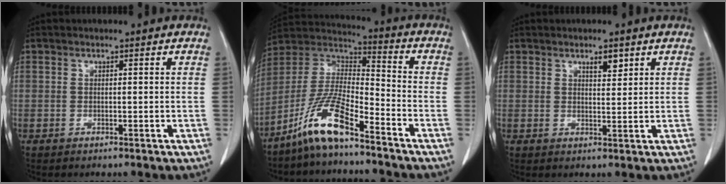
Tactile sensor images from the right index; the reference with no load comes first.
{"total": 12.1, "force": [-8.4, 1.7, 8.5], "torque": [-0.183, 0.003, -0.164]}
{"total": 2.4, "force": [1.6, 0.8, 1.7], "torque": [-0.027, -0.004, 0.027]}